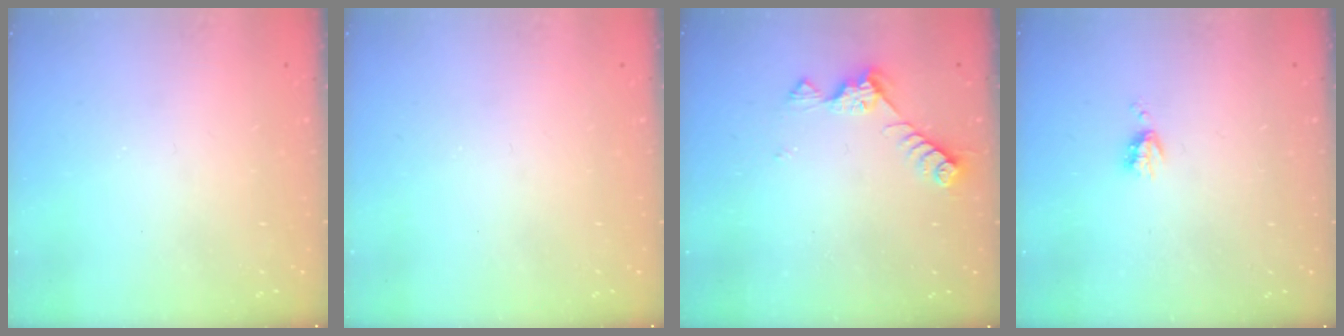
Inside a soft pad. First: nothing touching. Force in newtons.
{"total": 0.0}
{"total": 6.3, "press": 6.2, "slide": 0.6}
{"total": 3.5, "press": 3.5, "slide": 0.6}